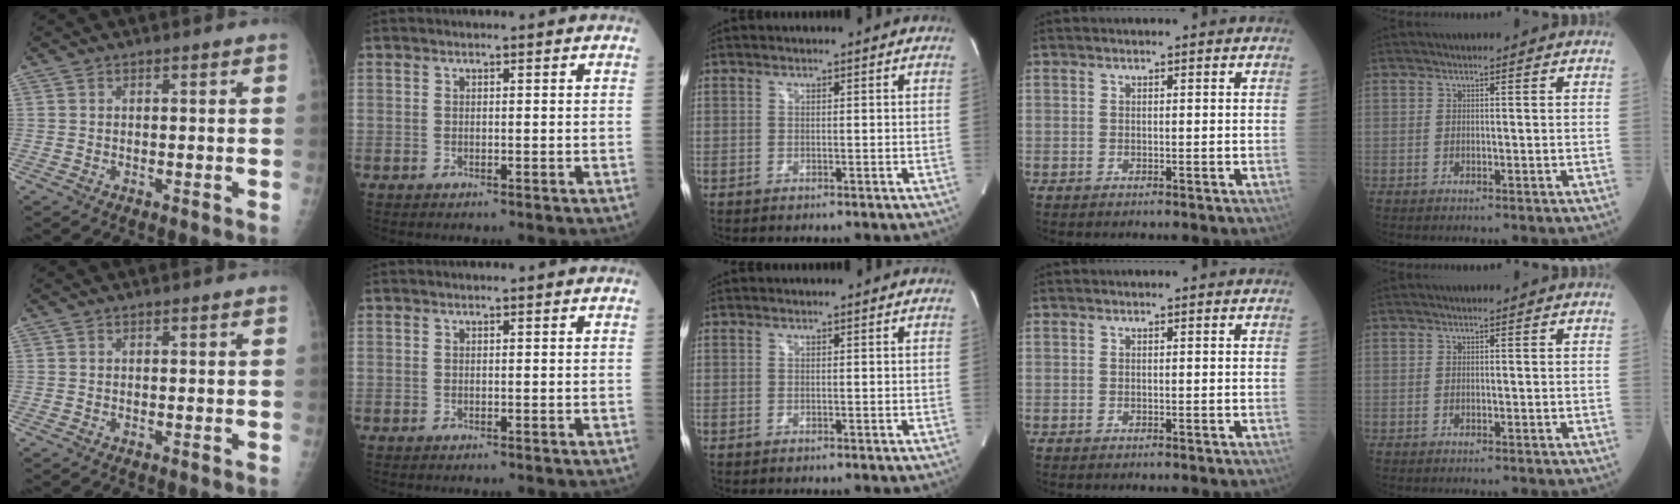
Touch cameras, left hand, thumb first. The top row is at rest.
{}